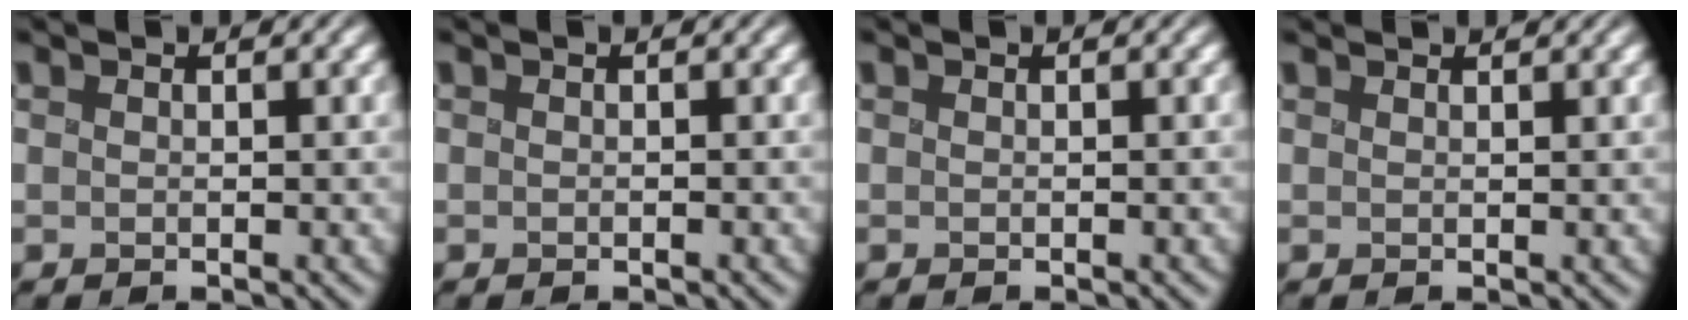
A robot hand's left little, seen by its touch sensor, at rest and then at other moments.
{"total": 0.0}
{"total": 0.0}
{"total": 1.2, "force": [1.1, 0.1, 0.2], "torque": [-0.002, 0.004, 0.013]}